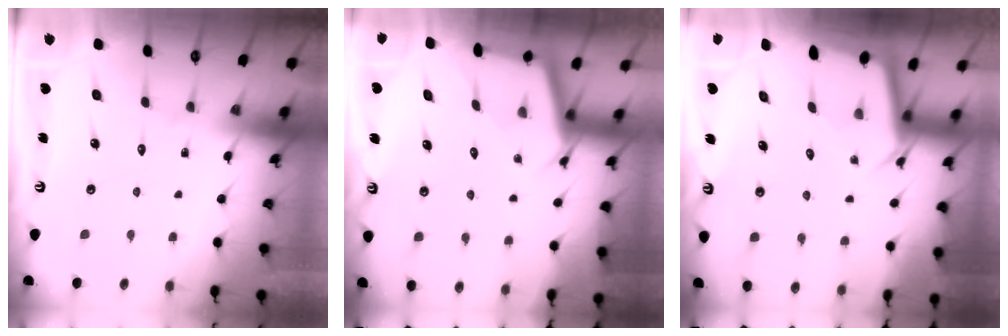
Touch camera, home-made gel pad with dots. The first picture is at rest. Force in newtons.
{"total": 2.5, "press": 2.5, "slide": 0.1}
{"total": 2.7, "press": 2.7, "slide": 0.0}